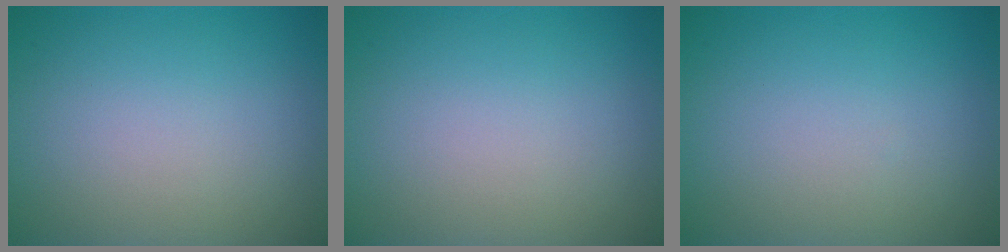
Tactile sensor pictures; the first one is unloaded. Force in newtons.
{"total": 0.0}
{"total": 0.0}